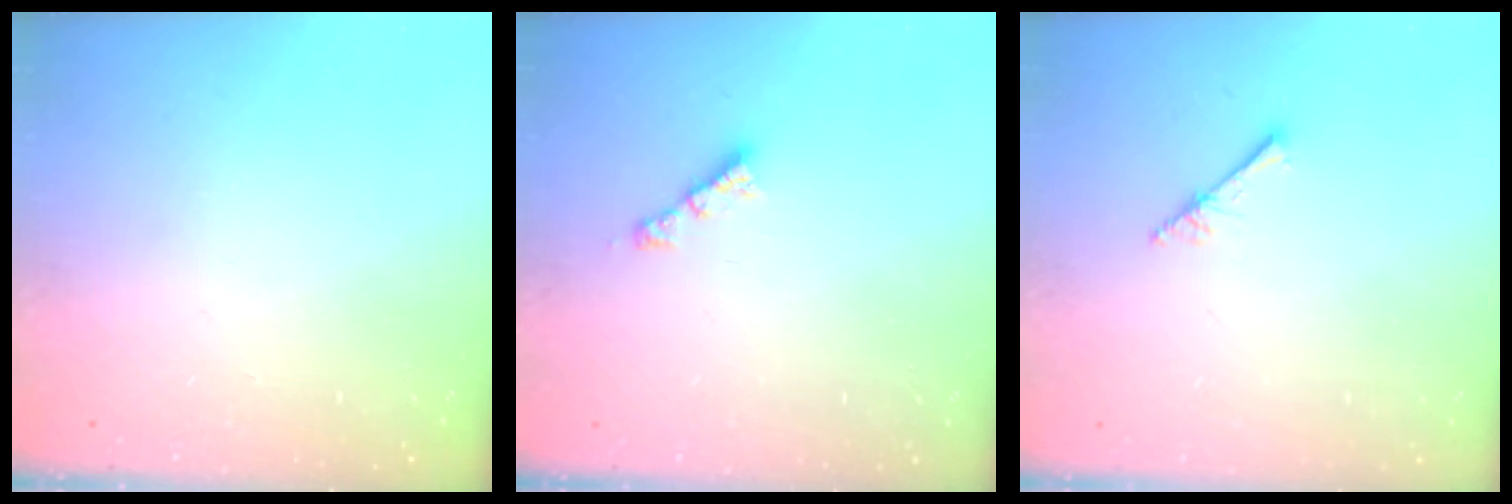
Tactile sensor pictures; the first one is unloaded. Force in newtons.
{"total": 2.6, "press": 2.6, "slide": 0.1}
{"total": 2.3, "press": 2.3, "slide": 0.2}